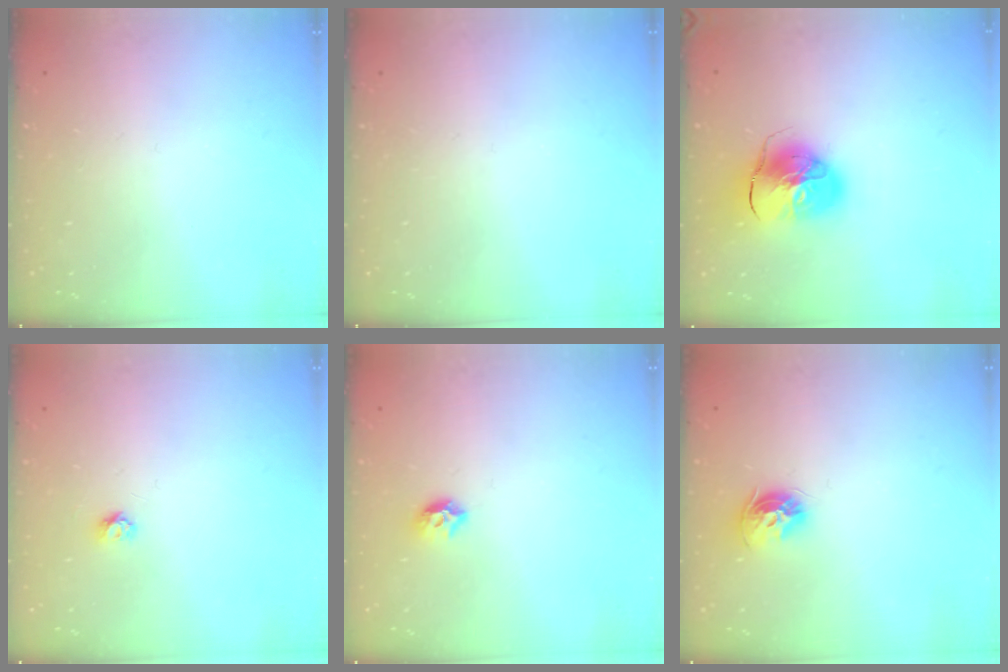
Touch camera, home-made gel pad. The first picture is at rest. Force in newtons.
{"total": 0.0}
{"total": 11.2, "press": 11.1, "slide": 1.5}
{"total": 3.4, "press": 3.4, "slide": 0.4}
{"total": 6.4, "press": 6.3, "slide": 0.8}
{"total": 8.9, "press": 8.8, "slide": 1.2}